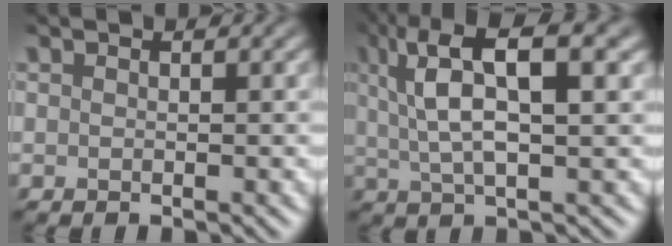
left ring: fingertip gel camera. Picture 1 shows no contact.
{"total": 8.4, "force": [3.2, 2.3, 7.4], "torque": [-0.140, 0.020, 0.056]}